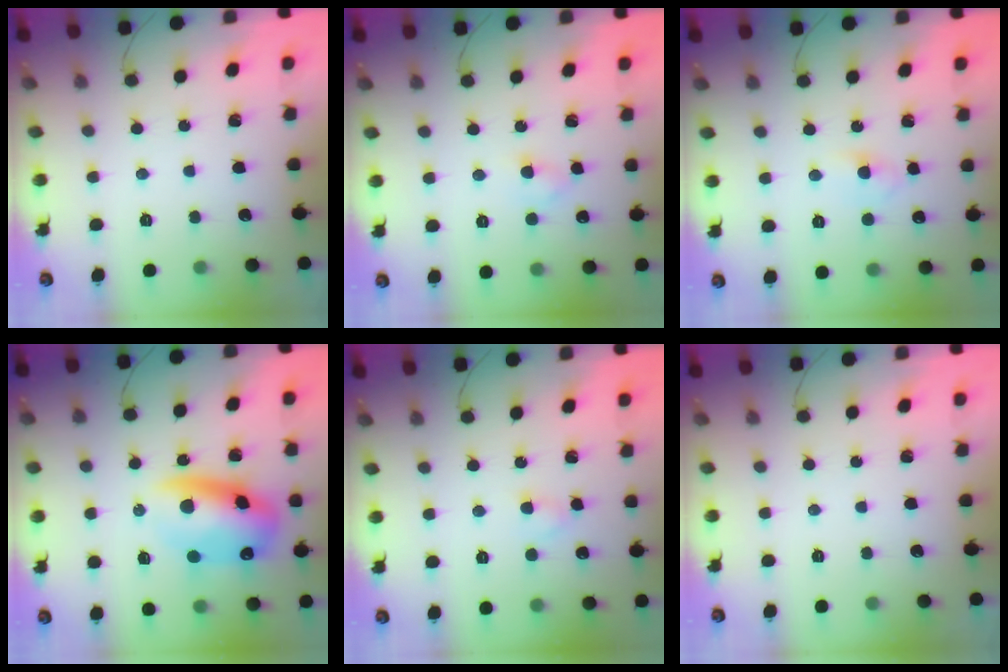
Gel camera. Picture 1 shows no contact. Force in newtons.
{"total": 2.2, "press": 2.1, "slide": 0.8}
{"total": 3.2, "press": 3.0, "slide": 1.1}
{"total": 13.9, "press": 13.4, "slide": 3.5}
{"total": 2.3, "press": 2.0, "slide": 1.0}
{"total": 0.0}